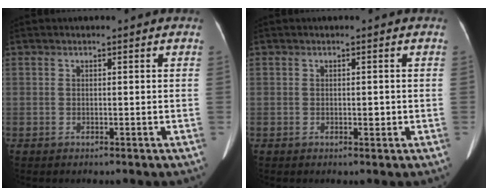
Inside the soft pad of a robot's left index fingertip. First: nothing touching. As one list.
[{"total": 0.7, "force": [-0.5, 0.3, 0.5], "torque": [-0.009, 0.001, -0.002]}]